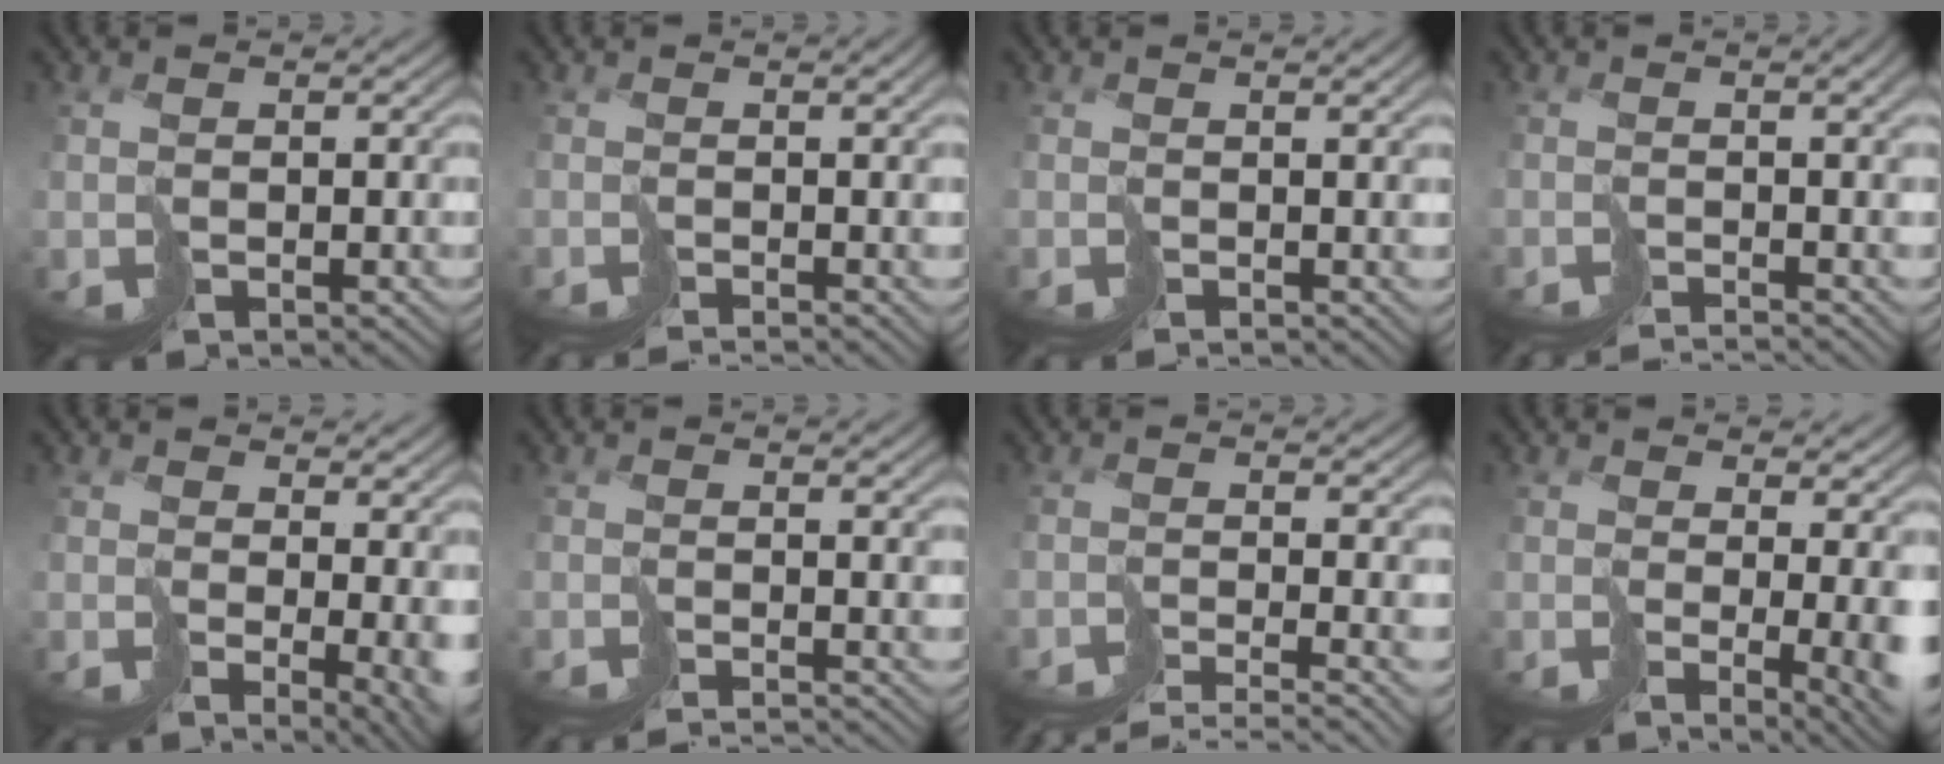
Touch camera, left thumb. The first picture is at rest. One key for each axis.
{"total": 2.9, "fx": -1.9, "fy": -0.4, "fz": 2.2, "tx": -0.011, "ty": -0.006, "tz": -0.028}
{"total": 1.3, "fx": -0.2, "fy": -0.6, "fz": 1.2, "tx": -0.007, "ty": -0.002, "tz": -0.001}
{"total": 3.9, "fx": -2.5, "fy": -0.2, "fz": 3.0, "tx": -0.018, "ty": -0.008, "tz": -0.031}
{"total": 5.7, "fx": 0.9, "fy": 2.2, "fz": 5.2, "tx": -0.086, "ty": -0.018, "tz": 0.034}
{"total": 2.5, "fx": -2.0, "fy": -0.7, "fz": 1.3, "tx": -0.002, "ty": -0.008, "tz": -0.028}
{"total": 5.6, "fx": -5.2, "fy": -0.7, "fz": 2.0, "tx": -0.017, "ty": -0.003, "tz": -0.074}
{"total": 6.7, "fx": 0.4, "fy": 1.8, "fz": 6.4, "tx": -0.088, "ty": -0.020, "tz": 0.033}